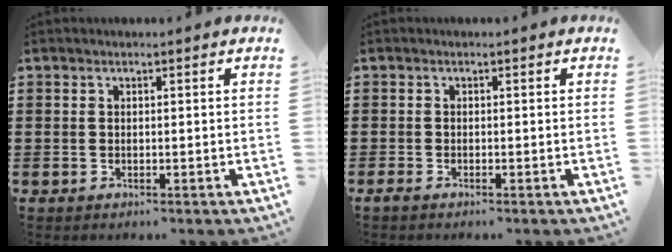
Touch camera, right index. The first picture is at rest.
{"total": 0.6, "force": [-0.5, 0.1, 0.3], "torque": [-0.007, -0.004, -0.009]}